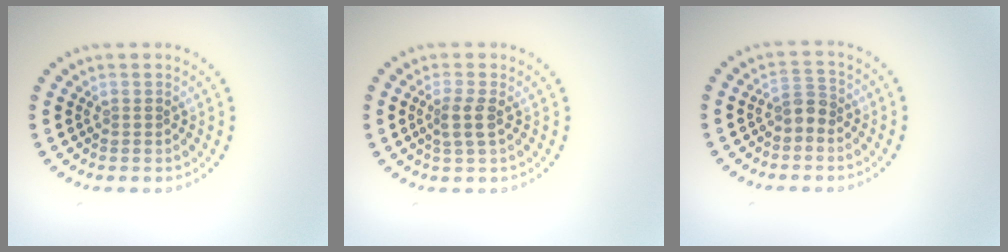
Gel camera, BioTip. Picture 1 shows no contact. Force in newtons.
{"total": 1.8, "press": 1.5, "slide": 0.9}
{"total": 1.8, "press": 1.5, "slide": 1.0}